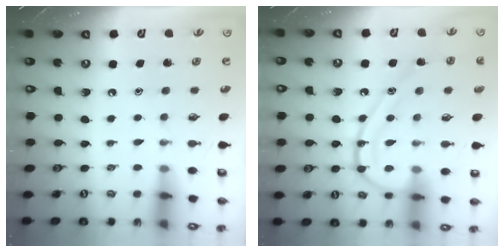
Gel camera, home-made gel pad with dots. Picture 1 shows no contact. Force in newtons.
{"total": 13.2, "press": 13.1, "slide": 1.1}